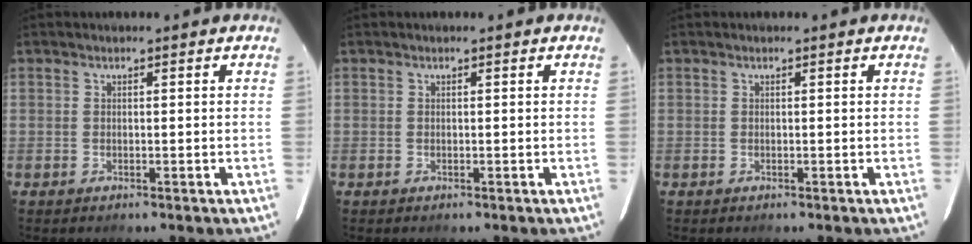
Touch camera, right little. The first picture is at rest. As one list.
[{"total": 0.0}, {"total": 0.0}]